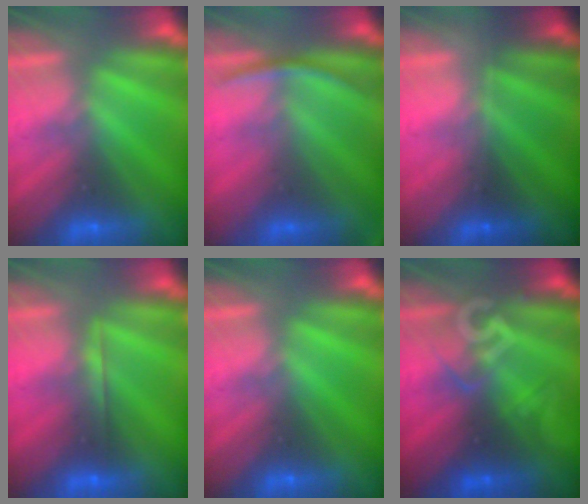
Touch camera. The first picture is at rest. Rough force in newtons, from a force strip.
{"total": 2.8}
{"total": 1.6}
{"total": 1.8}
{"total": 0.0}
{"total": 2.9}